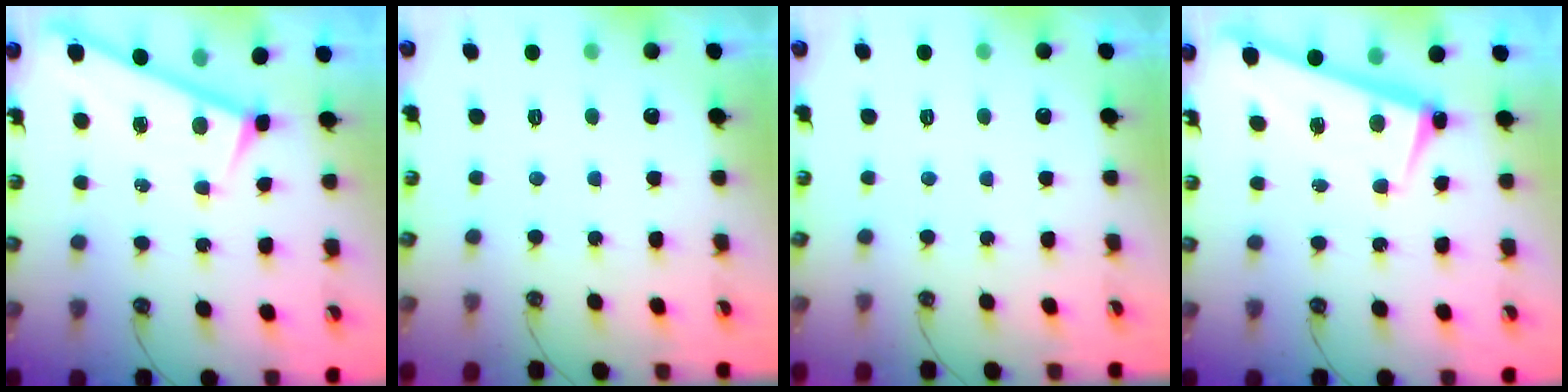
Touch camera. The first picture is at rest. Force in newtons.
{"total": 0.0}
{"total": 0.0}
{"total": 1.3, "press": 1.2, "slide": 0.3}